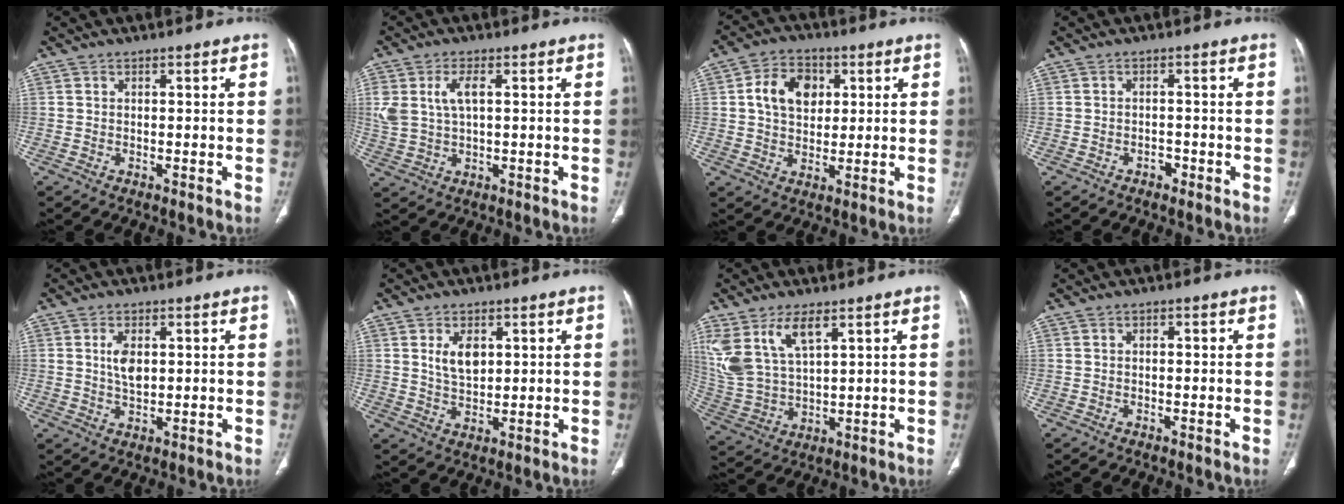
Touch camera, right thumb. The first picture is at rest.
{"total": 6.9, "force": [1.9, 3.3, 5.7], "torque": [-0.130, 0.006, 0.045]}
{"total": 9.6, "force": [2.4, 7.0, 6.2], "torque": [-0.083, 0.001, 0.038]}
{"total": 1.6, "force": [-1.0, 1.0, 0.7], "torque": [-0.008, 0.007, -0.016]}
{"total": 4.6, "force": [1.0, 2.5, 3.7], "torque": [-0.066, -0.006, 0.022]}
{"total": 5.6, "force": [1.8, 3.3, 4.1], "torque": [-0.062, -0.013, 0.039]}
{"total": 12.6, "force": [6.6, 5.6, 9.1], "torque": [-0.196, -0.020, 0.147]}
{"total": 0.9, "force": [0.2, 0.4, 0.7], "torque": [-0.016, 0.003, 0.003]}